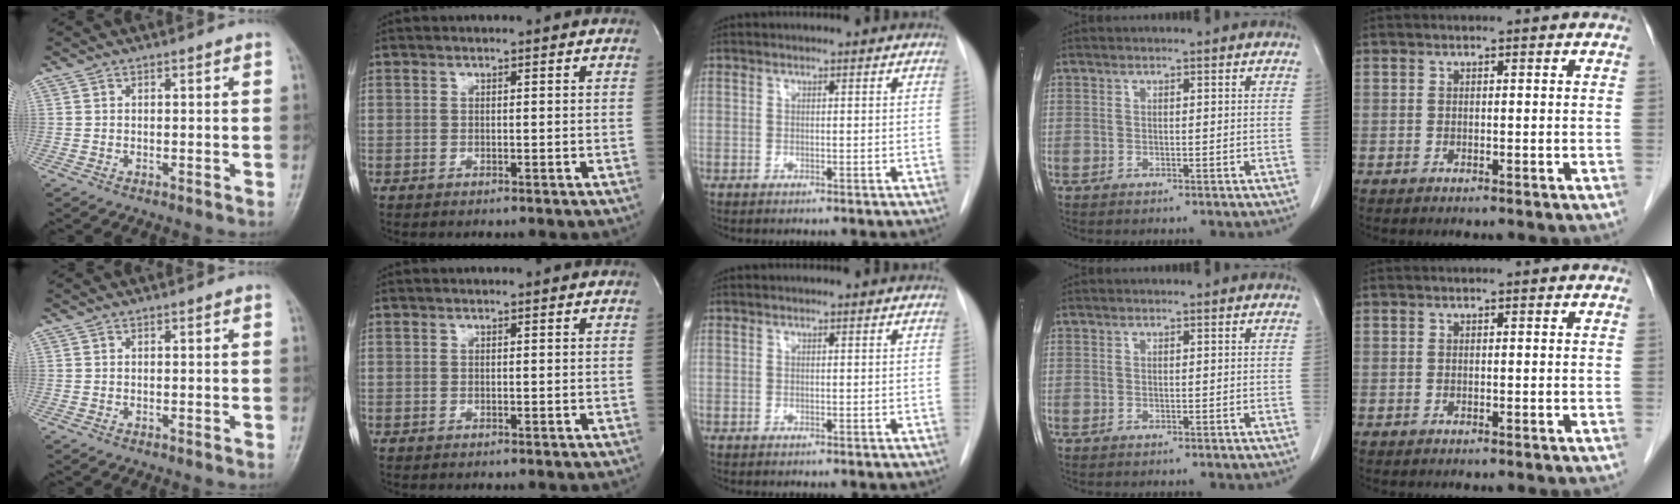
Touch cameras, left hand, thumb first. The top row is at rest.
{}